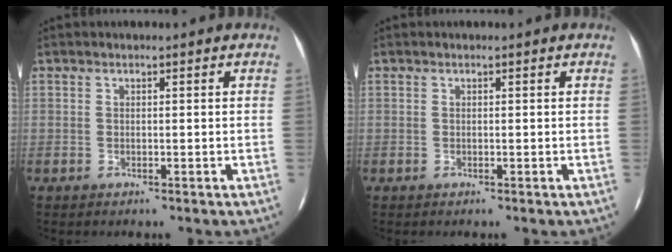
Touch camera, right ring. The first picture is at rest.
{"total": 0.0}